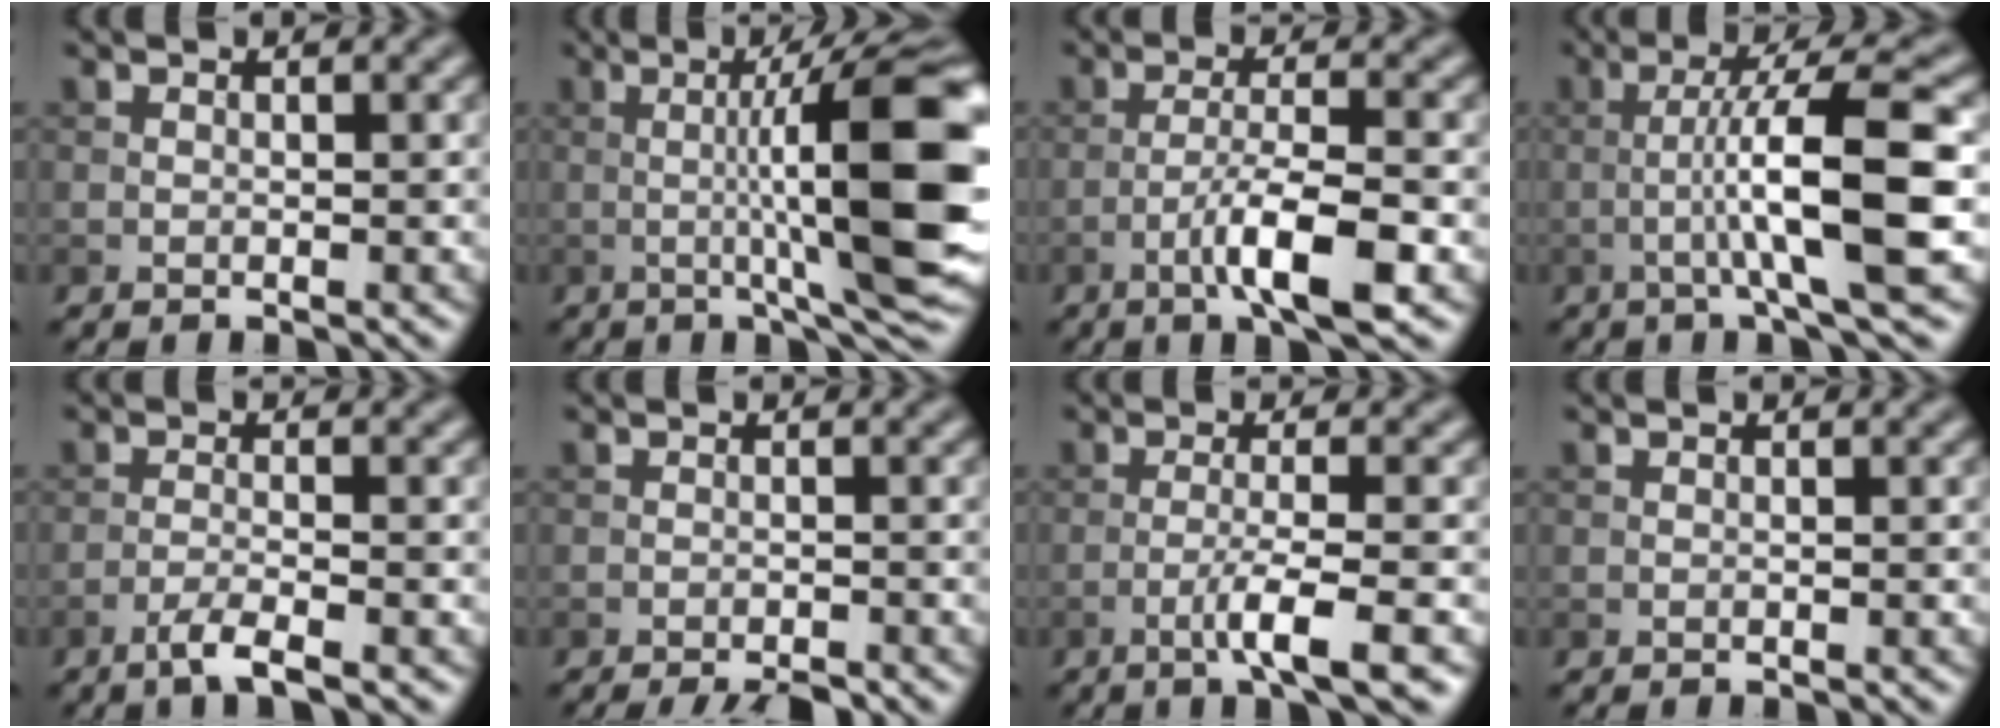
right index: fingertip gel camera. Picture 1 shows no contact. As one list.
[{"total": 13.7, "force": [0.2, 2.4, 13.5], "torque": [-0.187, 0.007, 0.005]}, {"total": 5.9, "force": [-2.6, 1.0, 5.2], "torque": [-0.089, 0.008, -0.049]}, {"total": 8.7, "force": [-1.7, 1.0, 8.5], "torque": [-0.128, 0.018, -0.030]}, {"total": 2.8, "force": [-1.8, 0.4, 2.1], "torque": [-0.038, 0.003, -0.043]}, {"total": 2.5, "force": [-2.1, 0.3, 1.4], "torque": [-0.021, 0.000, -0.034]}, {"total": 4.2, "force": [-1.7, 0.3, 3.8], "torque": [-0.063, 0.008, -0.041]}, {"total": 0.0}]